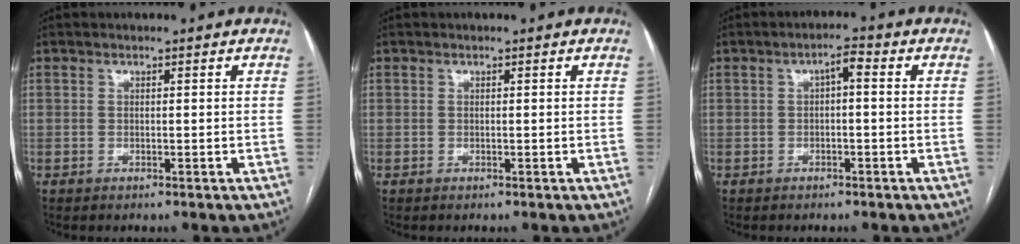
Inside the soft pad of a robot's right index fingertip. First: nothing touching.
{"total": 0.0}
{"total": 2.5, "force": [0.2, 0.7, 2.4], "torque": [-0.039, 0.012, 0.002]}